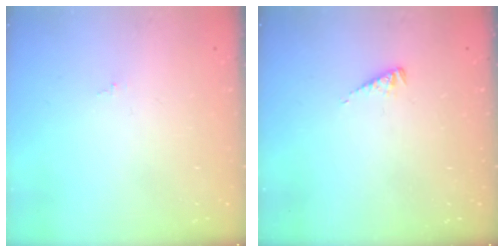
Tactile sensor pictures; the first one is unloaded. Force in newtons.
{"total": 2.7, "press": 2.7, "slide": 0.3}